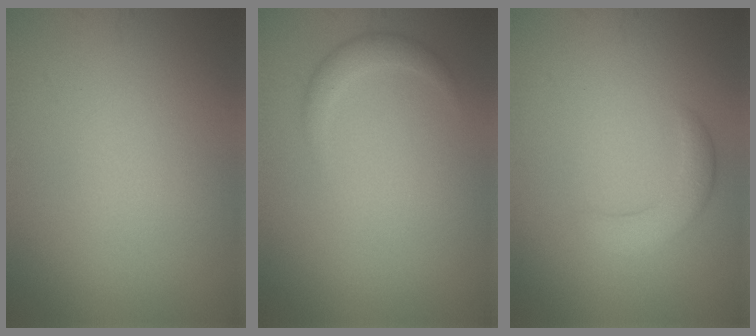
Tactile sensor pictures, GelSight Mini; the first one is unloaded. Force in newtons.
{"total": 1.5, "press": 1.5, "slide": 0.1}
{"total": 2.5, "press": 2.5, "slide": 0.0}